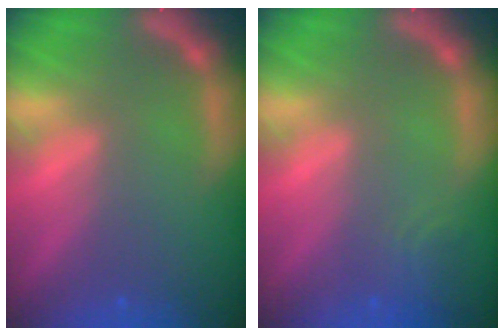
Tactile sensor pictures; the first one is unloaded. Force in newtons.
{"total": 1.9}